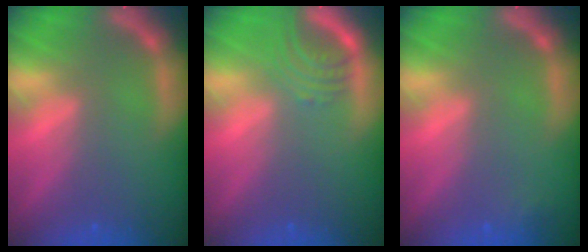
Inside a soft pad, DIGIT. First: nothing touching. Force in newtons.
{"total": 3.5}
{"total": 0.9}